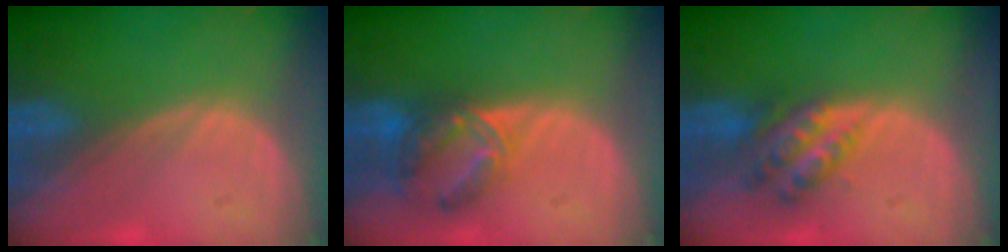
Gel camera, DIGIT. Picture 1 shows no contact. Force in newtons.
{"total": 7.1, "press": 6.2, "slide": 3.6}
{"total": 6.1, "press": 5.4, "slide": 3.0}